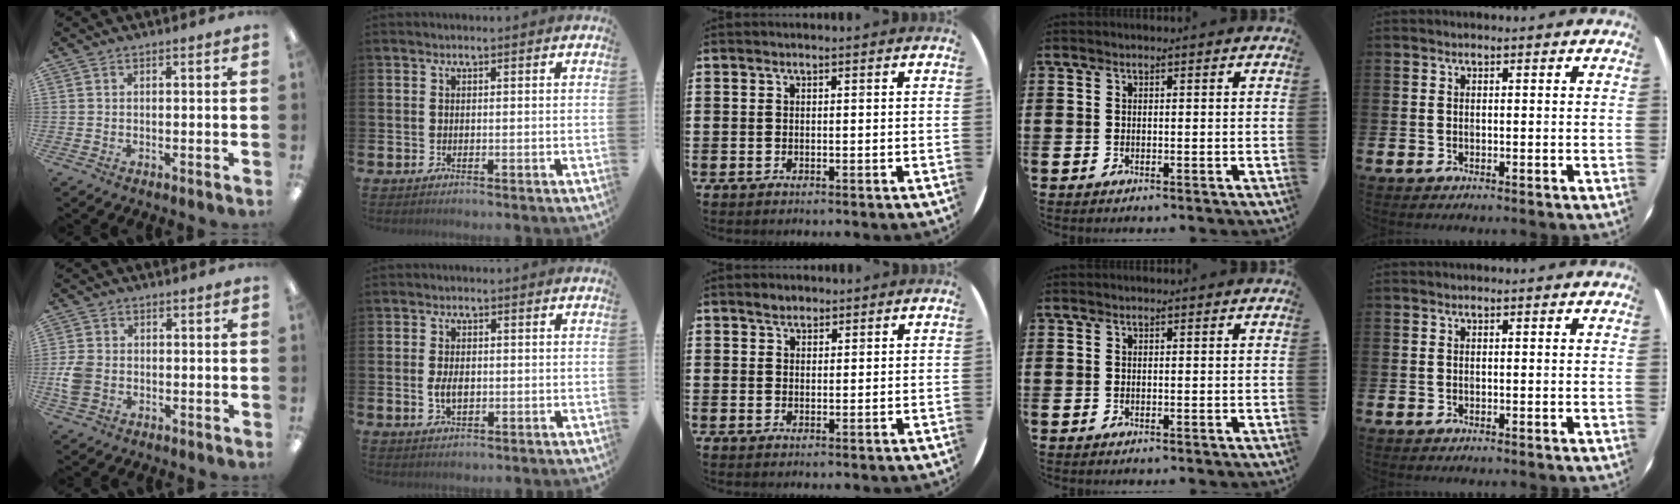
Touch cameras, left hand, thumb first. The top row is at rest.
{"thumb": {"total": 6.4, "force": [-1.3, 5.0, 3.7], "torque": [-0.072, 0.008, -0.022]}, "index": {"total": 2.9, "force": [-0.2, 1.7, 2.3], "torque": [-0.030, 0.000, -0.008]}, "middle": {"total": 1.7, "force": [1.5, 0.7, 0.4], "torque": [-0.002, 0.000, 0.027]}}